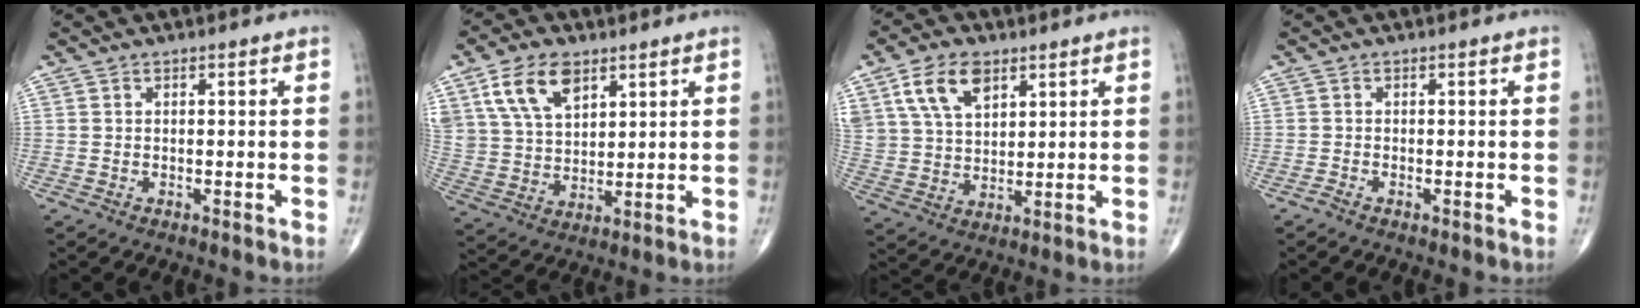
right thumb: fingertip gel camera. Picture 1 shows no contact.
{"total": 11.6, "force": [6.2, 6.8, 7.1], "torque": [-0.121, -0.018, 0.126]}
{"total": 10.8, "force": [5.6, 6.5, 6.6], "torque": [-0.111, -0.014, 0.112]}
{"total": 0.7, "force": [-0.6, 0.2, 0.4], "torque": [-0.015, 0.000, -0.013]}